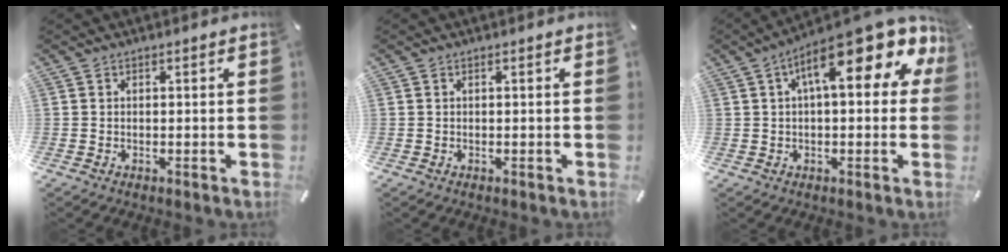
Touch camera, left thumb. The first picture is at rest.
{"total": 0.0}
{"total": 16.4, "force": [7.3, 5.7, 13.6], "torque": [-0.208, -0.037, 0.118]}